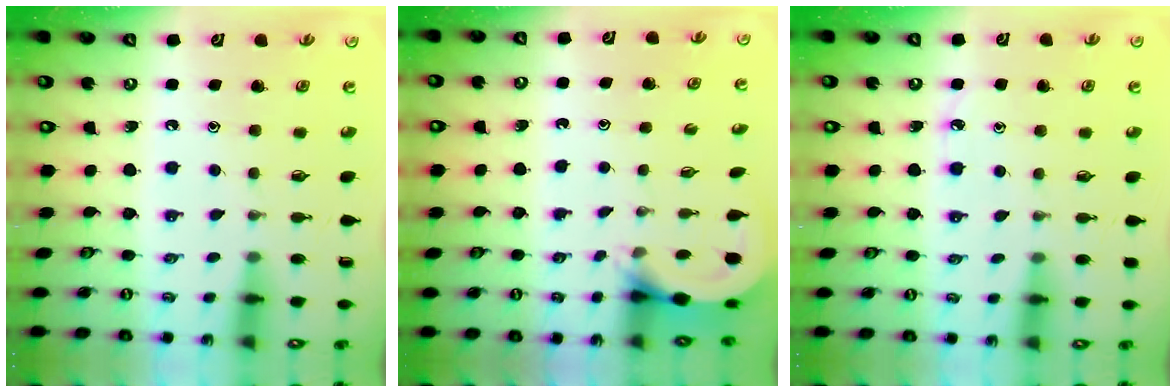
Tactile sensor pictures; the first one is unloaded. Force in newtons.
{"total": 3.3, "press": 3.3, "slide": 0.2}
{"total": 3.9, "press": 3.8, "slide": 0.5}